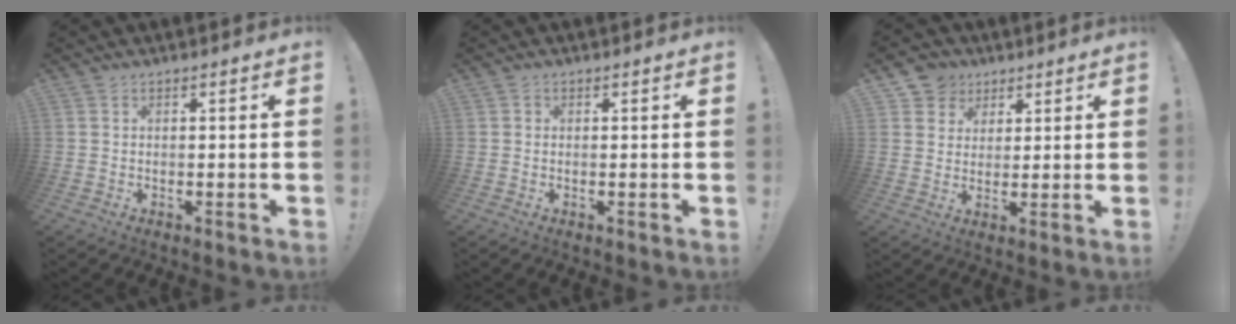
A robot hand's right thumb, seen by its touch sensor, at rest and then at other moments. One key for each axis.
{"total": 0.6, "fx": 0.0, "fy": 0.5, "fz": 0.2, "tx": -0.004, "ty": 0.002, "tz": -0.001}
{"total": 6.7, "fx": 3.0, "fy": 6.0, "fz": 0.6, "tx": -0.005, "ty": -0.023, "tz": 0.060}